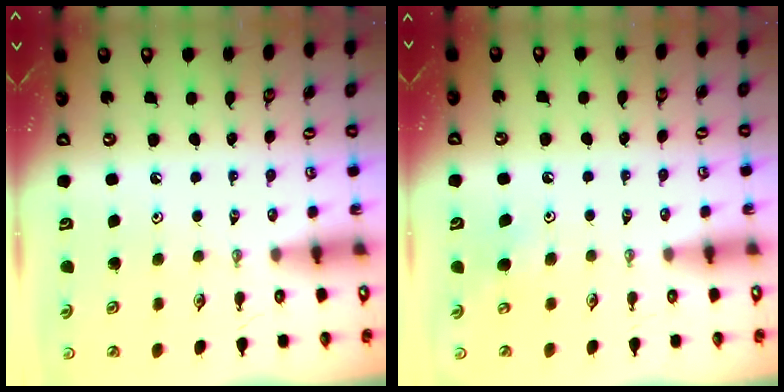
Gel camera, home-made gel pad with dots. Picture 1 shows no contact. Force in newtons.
{"total": 5.5, "press": 5.5, "slide": 0.5}